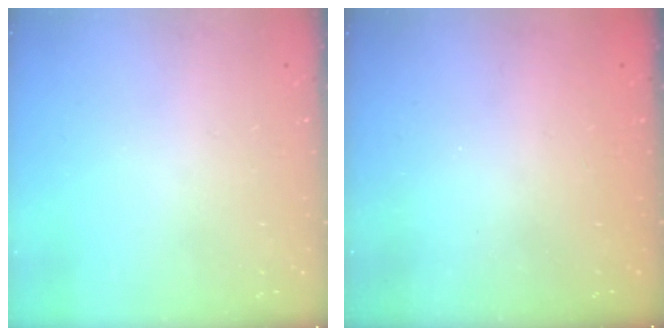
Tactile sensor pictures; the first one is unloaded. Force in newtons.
{"total": 2.4, "press": 2.3, "slide": 0.8}